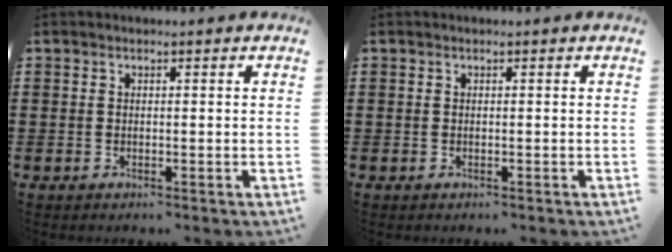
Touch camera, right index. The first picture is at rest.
{"total": 0.0}